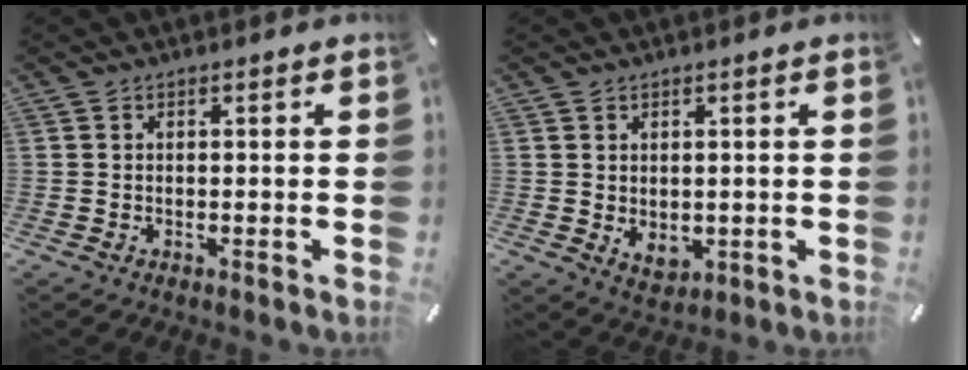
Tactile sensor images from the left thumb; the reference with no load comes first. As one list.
[{"total": 3.1, "force": [0.9, 2.7, 1.3], "torque": [-0.009, -0.002, 0.016]}]